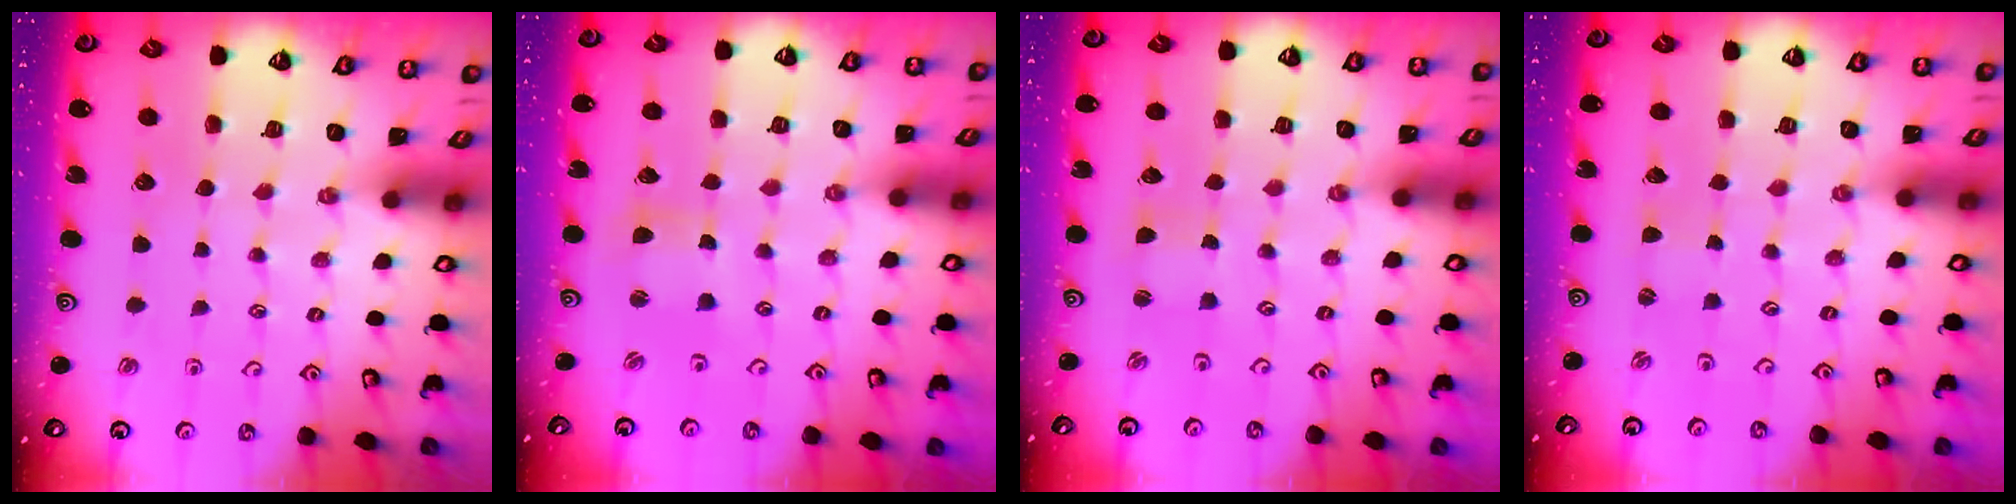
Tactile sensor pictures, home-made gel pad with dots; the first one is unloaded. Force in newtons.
{"total": 3.8, "press": 3.8, "slide": 0.5}
{"total": 0.9, "press": 0.9, "slide": 0.1}
{"total": 0.5, "press": 0.5, "slide": 0.0}